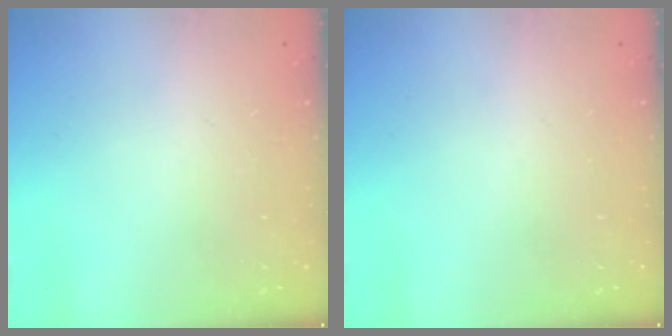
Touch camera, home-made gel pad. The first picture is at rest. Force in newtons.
{"total": 0.0}